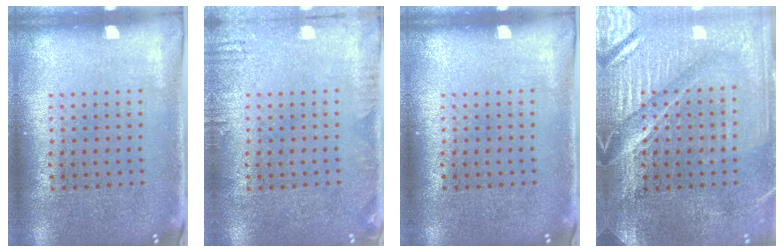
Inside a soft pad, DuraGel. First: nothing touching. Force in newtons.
{"total": 1.5, "press": 1.5, "slide": 0.2}
{"total": 0.0}
{"total": 4.0, "press": 3.7, "slide": 1.5}